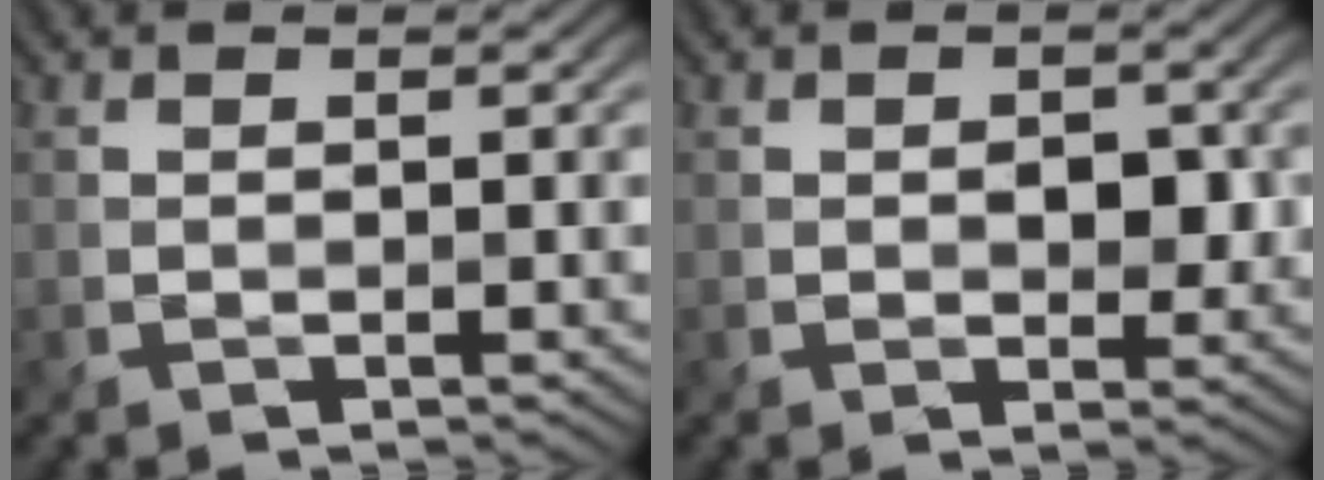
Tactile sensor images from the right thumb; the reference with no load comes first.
{"total": 2.6, "force": [0.1, 1.9, 1.7], "torque": [-0.035, -0.006, 0.007]}